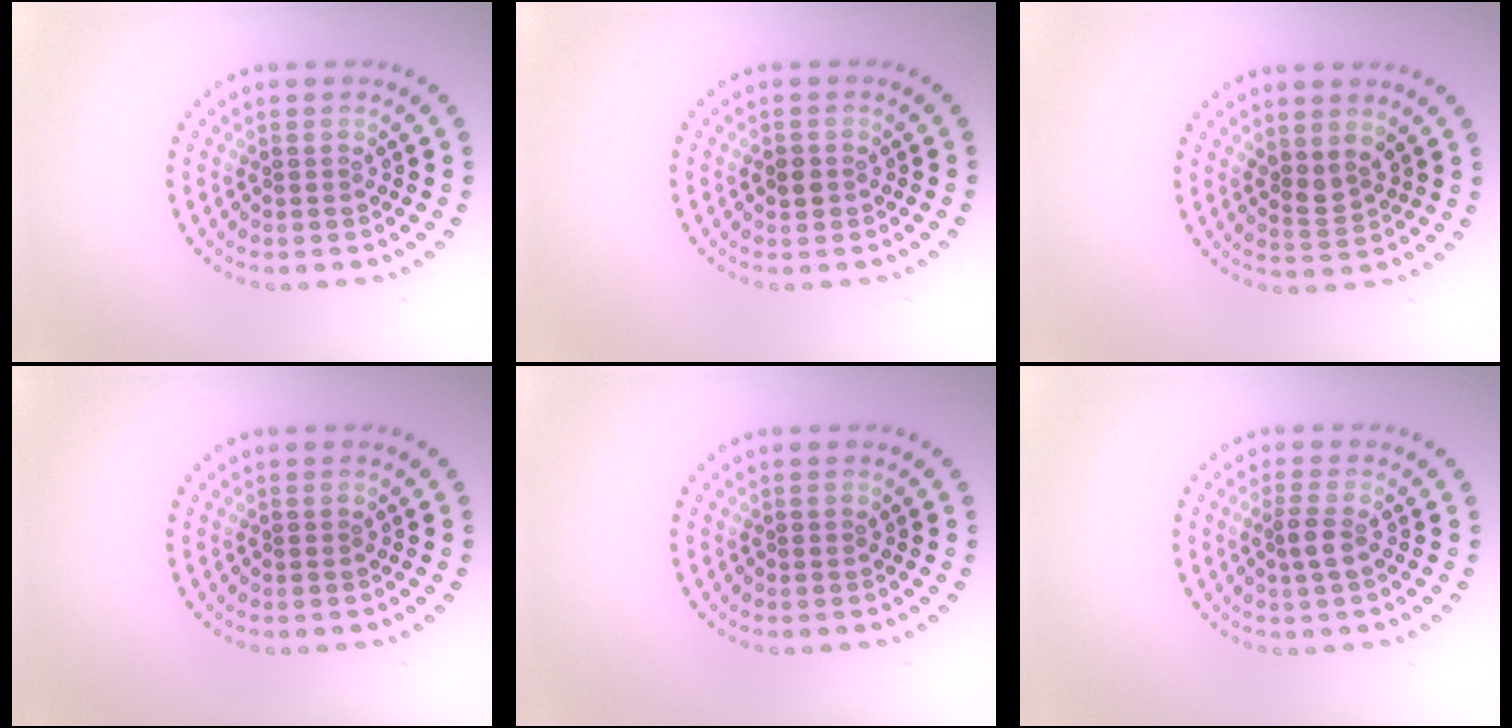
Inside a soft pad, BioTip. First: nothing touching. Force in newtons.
{"total": 1.2, "press": 1.1, "slide": 0.3}
{"total": 1.8, "press": 1.4, "slide": 1.1}
{"total": 0.0}
{"total": 0.0}
{"total": 1.8, "press": 1.5, "slide": 0.9}